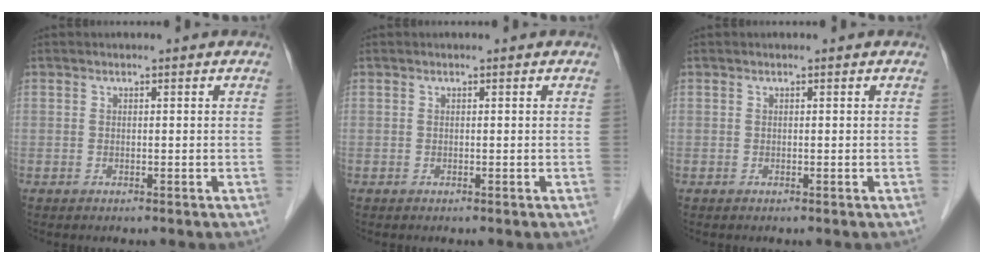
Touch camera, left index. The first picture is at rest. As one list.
[{"total": 0.0}, {"total": 0.0}]